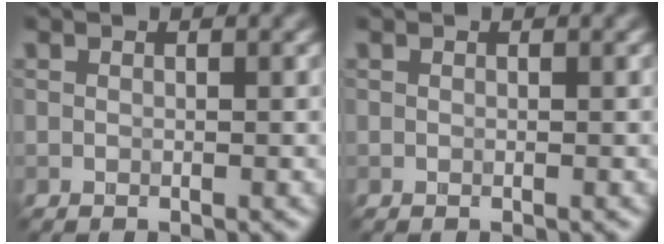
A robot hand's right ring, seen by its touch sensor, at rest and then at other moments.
{"total": 0.0}